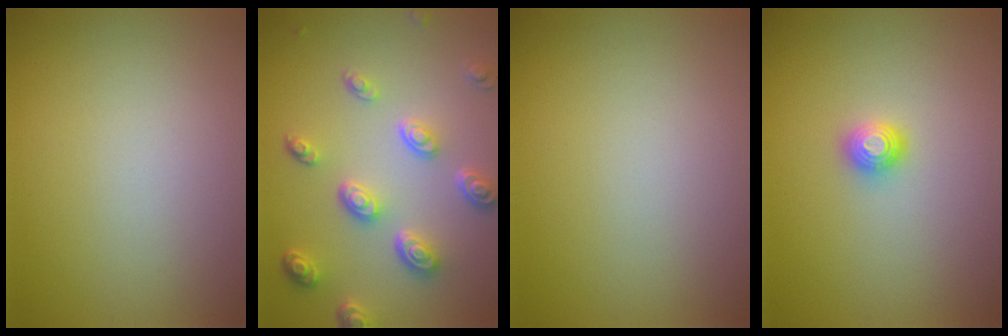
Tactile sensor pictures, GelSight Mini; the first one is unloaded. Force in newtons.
{"total": 4.7, "press": 3.6, "slide": 3.1}
{"total": 0.0}
{"total": 1.2, "press": 1.2, "slide": 0.1}